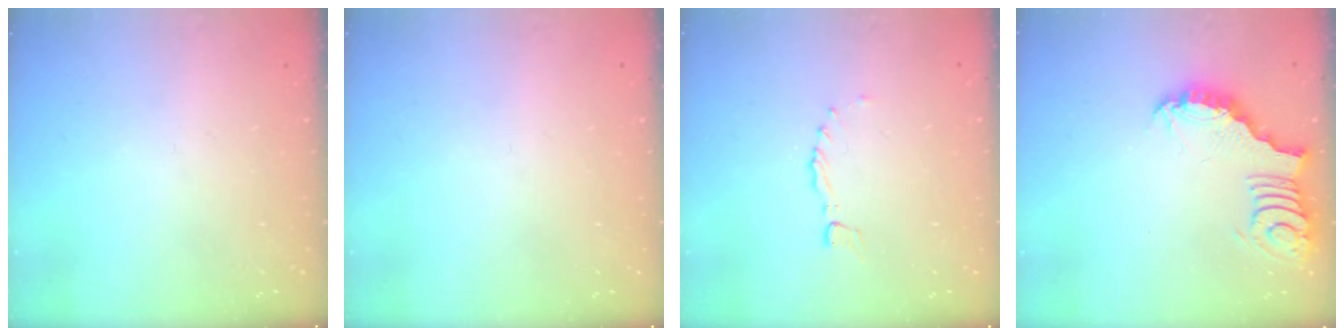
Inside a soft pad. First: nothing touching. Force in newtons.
{"total": 0.0}
{"total": 0.0}
{"total": 3.7, "press": 3.6, "slide": 0.7}